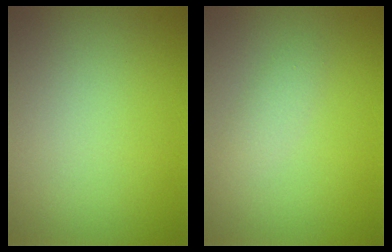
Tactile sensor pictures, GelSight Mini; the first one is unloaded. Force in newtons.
{"total": 1.2, "press": 1.2, "slide": 0.1}